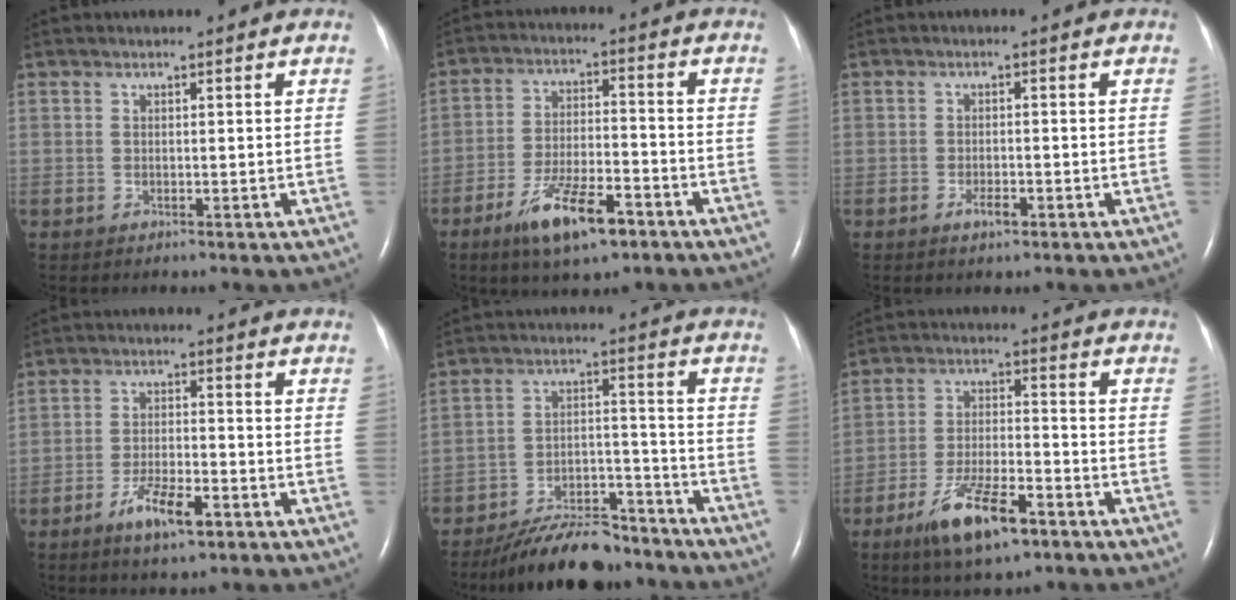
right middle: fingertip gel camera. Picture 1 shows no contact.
{"total": 10.5, "force": [-6.4, 2.8, 7.9], "torque": [-0.149, -0.008, -0.109]}
{"total": 1.9, "force": [-1.1, 0.6, 1.4], "torque": [-0.029, -0.001, -0.018]}
{"total": 6.2, "force": [-3.7, 1.5, 4.8], "torque": [-0.095, -0.004, -0.062]}
{"total": 13.1, "force": [-11.6, 3.8, 4.8], "torque": [-0.068, 0.024, -0.184]}
{"total": 10.6, "force": [-6.6, 2.7, 7.8], "torque": [-0.151, -0.011, -0.115]}